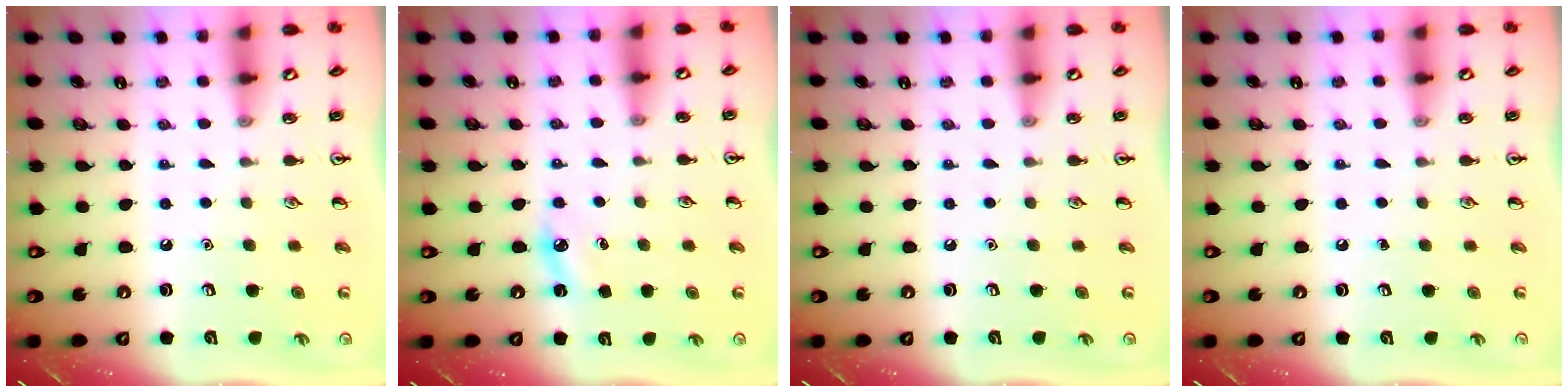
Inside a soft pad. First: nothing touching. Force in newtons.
{"total": 4.5, "press": 4.3, "slide": 1.4}
{"total": 0.0}
{"total": 0.0}